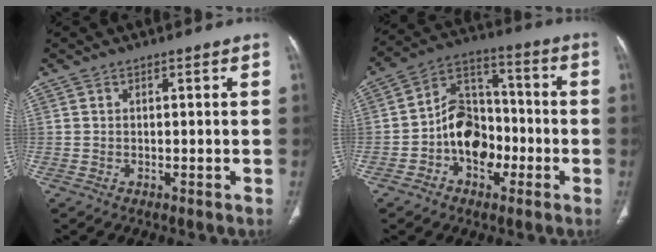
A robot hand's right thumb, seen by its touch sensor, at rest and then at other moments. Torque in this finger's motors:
{"motor_torque": [2.83, 2.17, 1.26, -1.05, 0.12]}